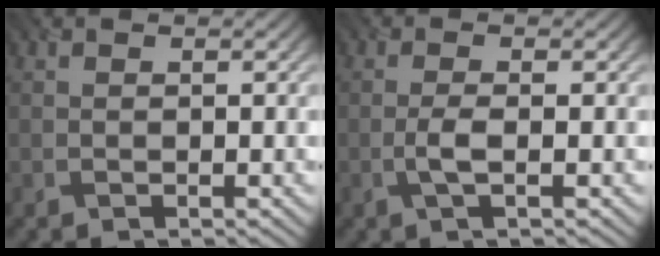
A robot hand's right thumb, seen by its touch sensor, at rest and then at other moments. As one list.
[{"total": 2.2, "force": [-0.6, 0.4, 2.1], "torque": [-0.046, 0.004, -0.017]}]